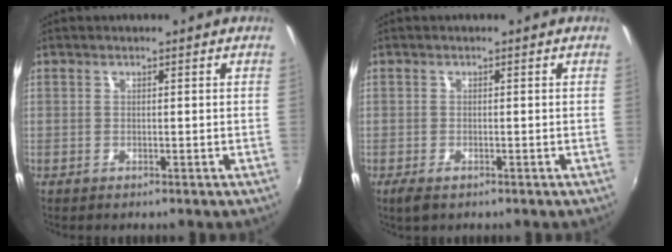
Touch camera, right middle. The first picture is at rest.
{"total": 2.3, "force": [-1.5, 1.0, 1.5], "torque": [-0.030, -0.010, -0.027]}